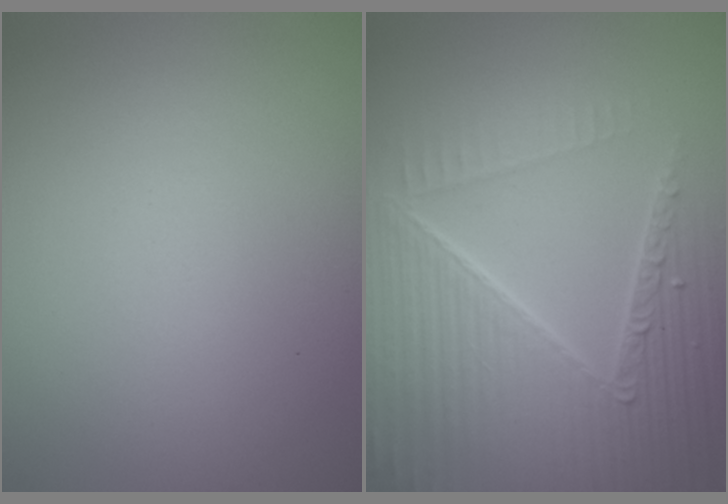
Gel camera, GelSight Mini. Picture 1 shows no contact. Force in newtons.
{"total": 8.8, "press": 6.1, "slide": 6.4}